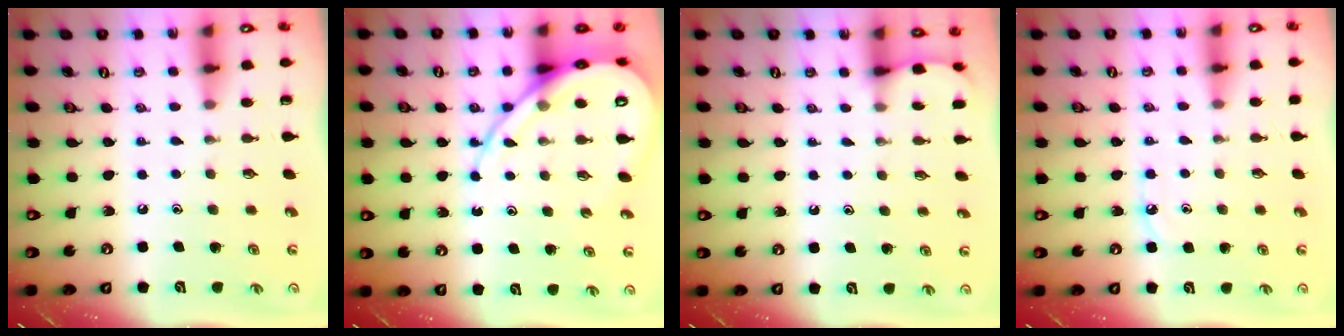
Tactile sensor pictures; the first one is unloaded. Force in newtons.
{"total": 13.2, "press": 13.1, "slide": 1.3}
{"total": 2.5, "press": 2.5, "slide": 0.3}
{"total": 4.5, "press": 4.5, "slide": 0.4}